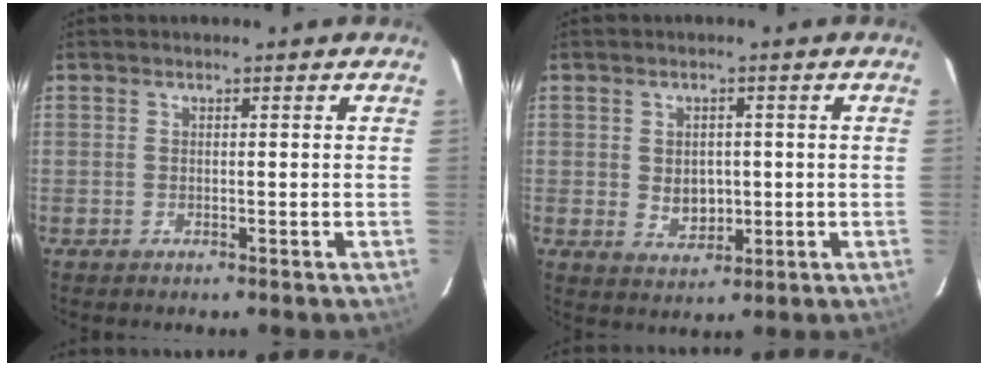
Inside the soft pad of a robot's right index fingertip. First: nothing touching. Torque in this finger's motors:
{"motor_torque": [0.07, 0.00, 0.12, 0.04]}